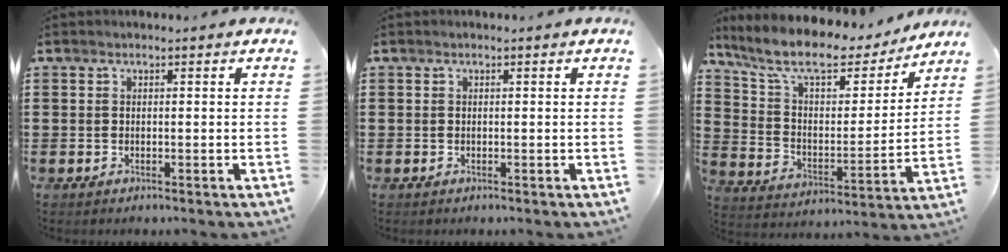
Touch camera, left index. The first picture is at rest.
{"total": 0.0}
{"total": 9.9, "force": [8.2, 2.6, 5.0], "torque": [-0.130, -0.044, 0.140]}